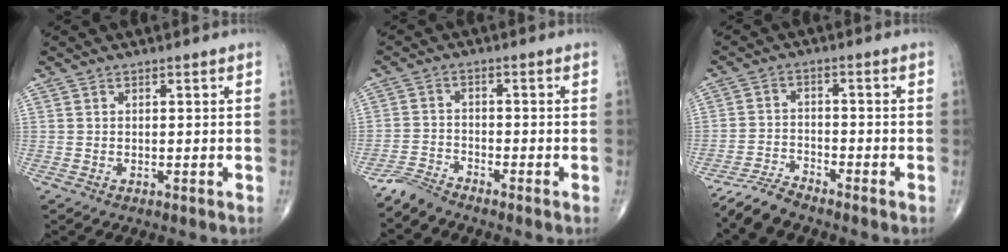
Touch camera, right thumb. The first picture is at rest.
{"total": 3.3, "force": [-3.3, 0.1, 0.1], "torque": [-0.004, 0.002, -0.075]}
{"total": 4.6, "force": [-4.5, 0.4, 1.0], "torque": [-0.022, 0.014, -0.093]}